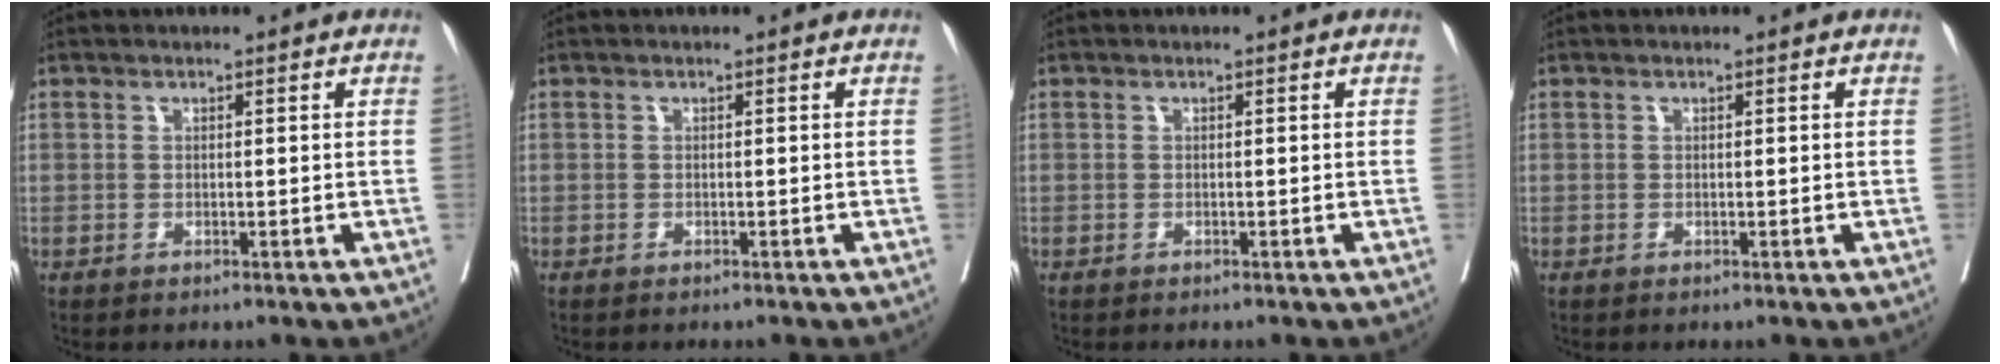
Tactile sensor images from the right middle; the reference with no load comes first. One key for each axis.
{"total": 0.8, "fx": -0.7, "fy": 0.1, "fz": 0.3, "tx": -0.002, "ty": -0.001, "tz": -0.010}
{"total": 0.0}
{"total": 0.0}